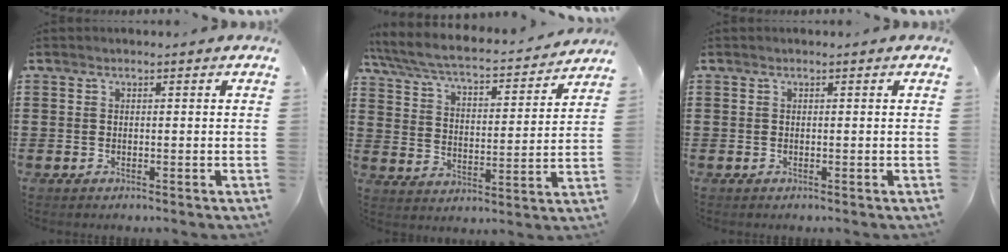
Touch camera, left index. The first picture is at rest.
{"total": 5.1, "force": [4.6, 0.5, 2.2], "torque": [-0.065, -0.035, 0.072]}
{"total": 0.0}